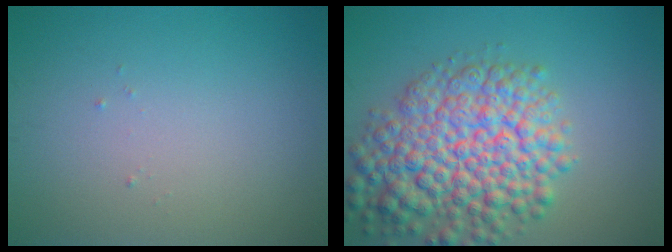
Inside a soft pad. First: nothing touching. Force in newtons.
{"total": 9.5, "press": 9.5, "slide": 0.4}